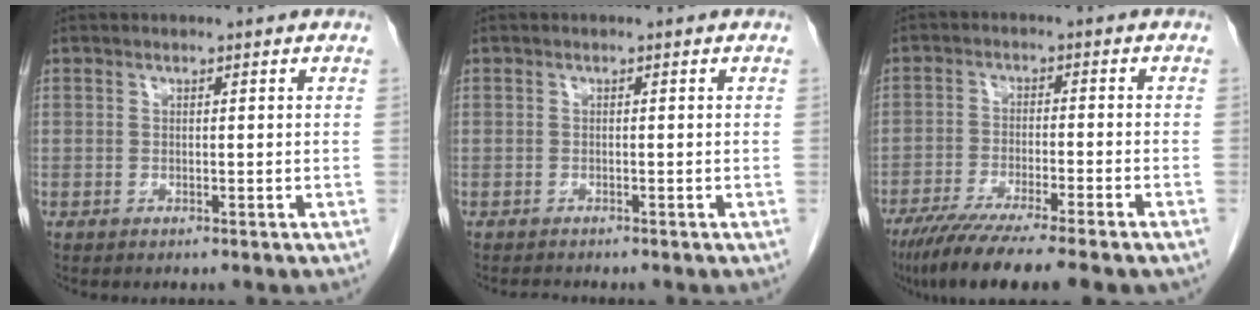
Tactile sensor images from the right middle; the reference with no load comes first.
{"total": 0.9, "force": [-0.9, 0.0, 0.1], "torque": [-0.011, -0.008, -0.014]}
{"total": 12.1, "force": [-9.4, 0.1, 7.6], "torque": [-0.119, -0.032, -0.148]}